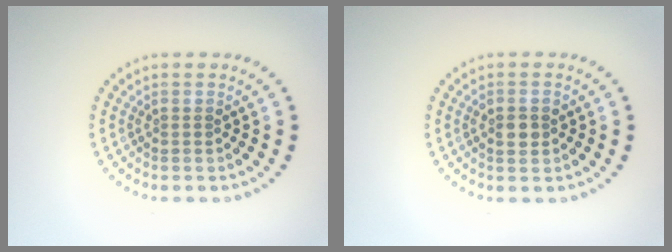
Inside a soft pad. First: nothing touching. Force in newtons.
{"total": 2.0, "press": 2.0, "slide": 0.2}